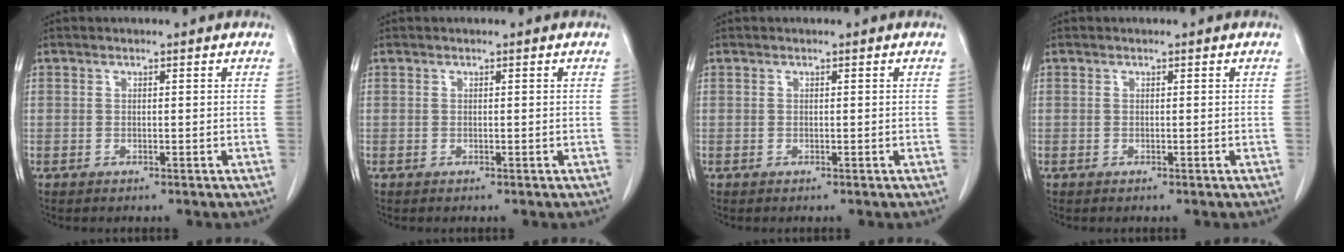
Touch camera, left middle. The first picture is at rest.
{"total": 0.0}
{"total": 0.0}
{"total": 0.0}